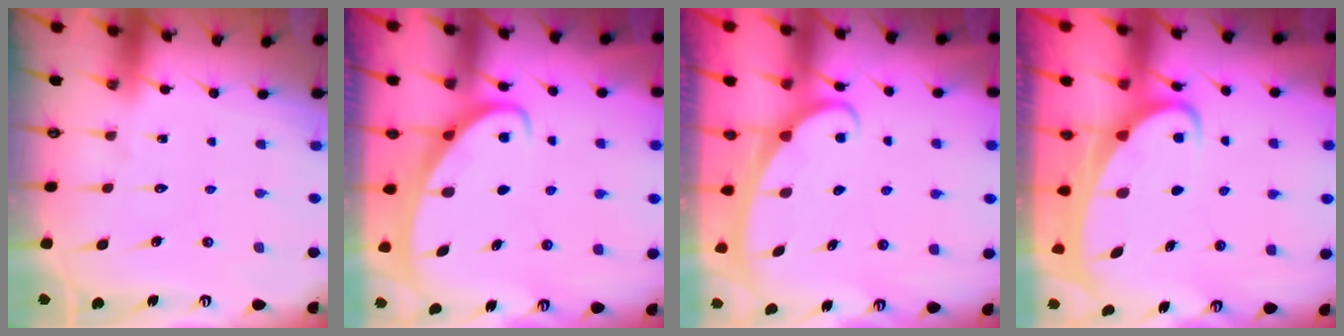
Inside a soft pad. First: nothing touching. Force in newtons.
{"total": 2.5, "press": 2.5, "slide": 0.3}
{"total": 2.4, "press": 2.4, "slide": 0.3}
{"total": 3.6, "press": 3.6, "slide": 0.4}